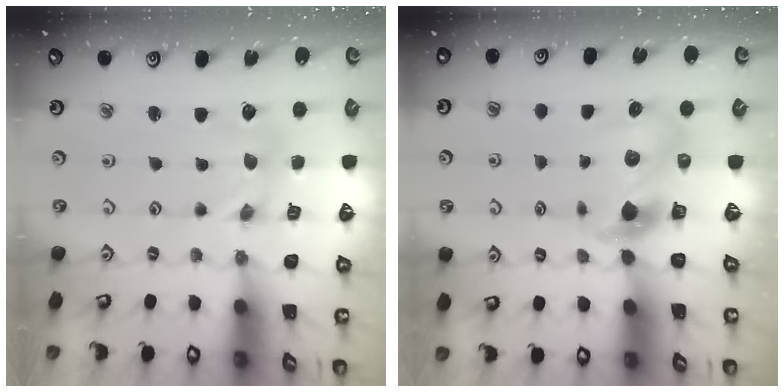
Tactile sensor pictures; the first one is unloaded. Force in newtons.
{"total": 6.0, "press": 5.9, "slide": 0.9}